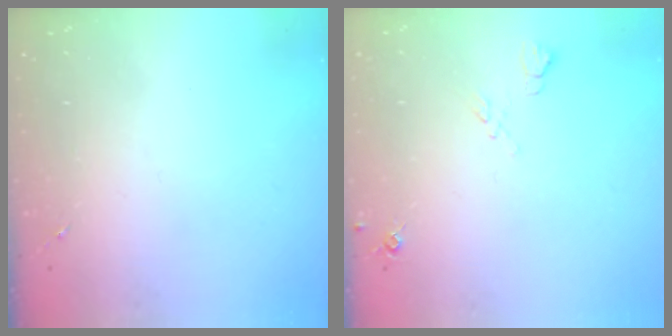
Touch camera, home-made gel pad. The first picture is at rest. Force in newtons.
{"total": 6.2, "press": 6.2, "slide": 1.0}